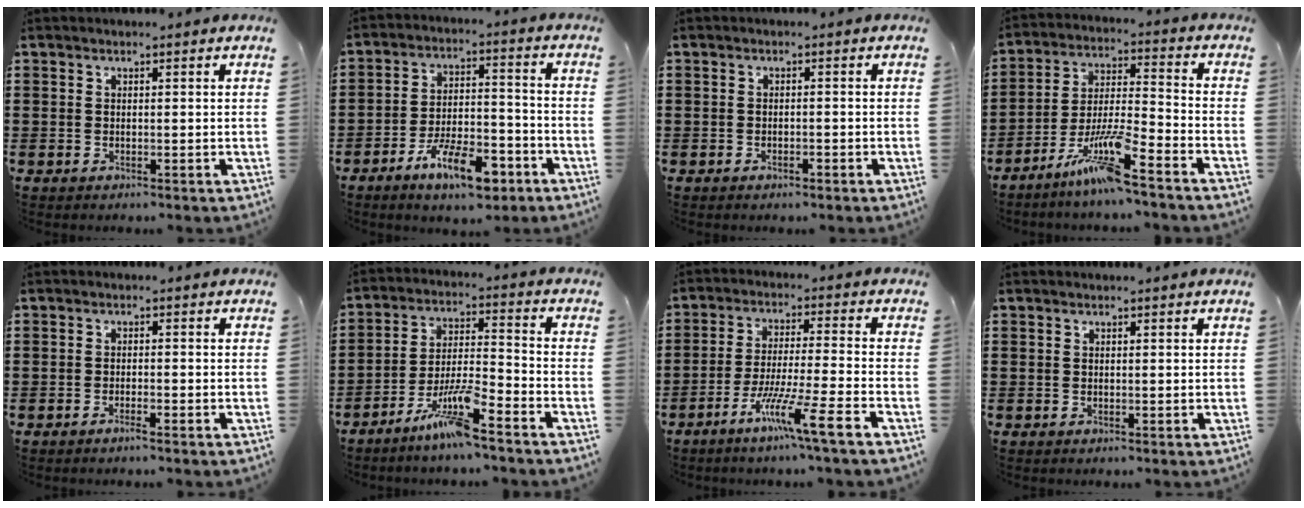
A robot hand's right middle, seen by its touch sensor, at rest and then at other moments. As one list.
[{"total": 10.5, "force": [-6.9, 3.4, 7.1], "torque": [-0.122, 0.016, -0.123]}, {"total": 0.9, "force": [-0.8, 0.3, 0.3], "torque": [-0.009, -0.002, -0.017]}, {"total": 10.3, "force": [-7.5, 0.4, 7.1], "torque": [-0.151, -0.007, -0.150]}, {"total": 1.4, "force": [-1.1, 0.0, 0.9], "torque": [-0.016, -0.004, -0.019]}, {"total": 8.8, "force": [-6.3, 0.8, 6.0], "torque": [-0.136, -0.010, -0.125]}, {"total": 9.0, "force": [-6.0, -0.5, 6.7], "torque": [-0.128, -0.012, -0.115]}, {"total": 0.0}]